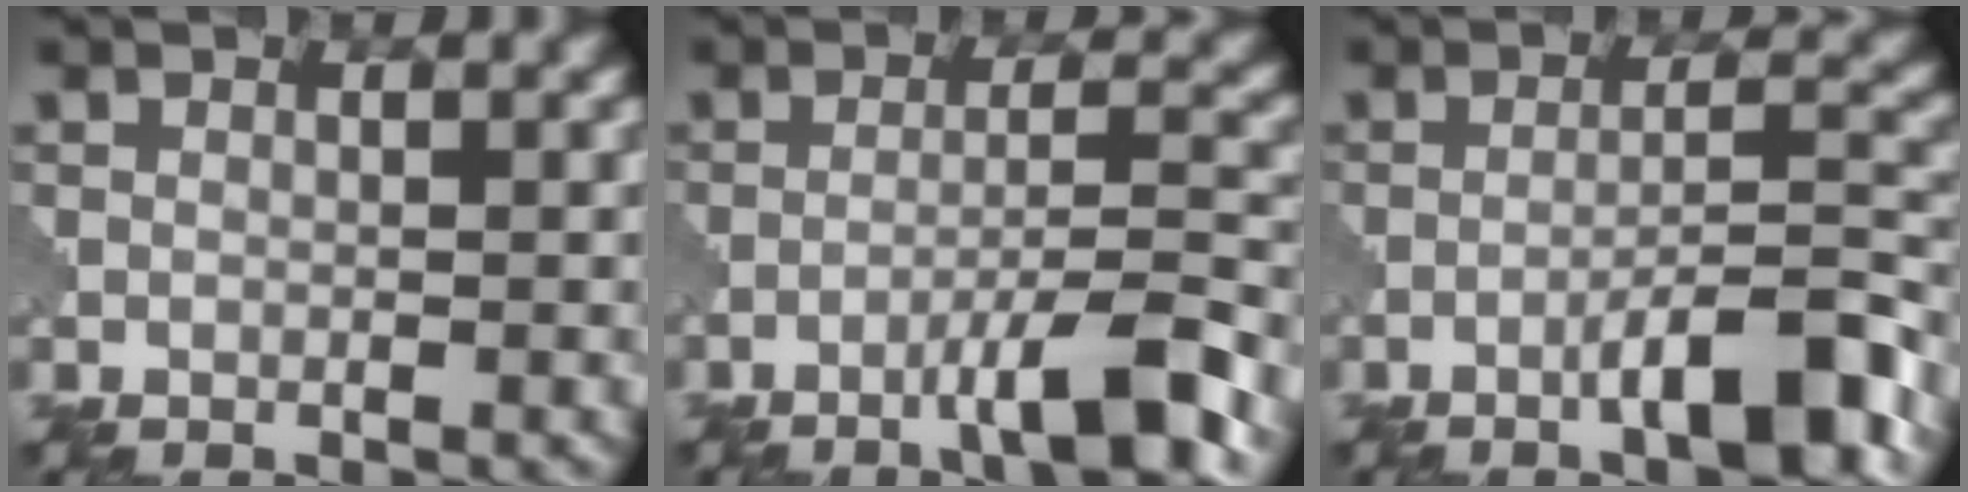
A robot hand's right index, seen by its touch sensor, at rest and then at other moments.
{"total": 6.1, "force": [-3.8, 0.4, 4.8], "torque": [-0.070, 0.013, -0.072]}
{"total": 6.2, "force": [-3.6, 0.9, 4.9], "torque": [-0.069, 0.015, -0.062]}